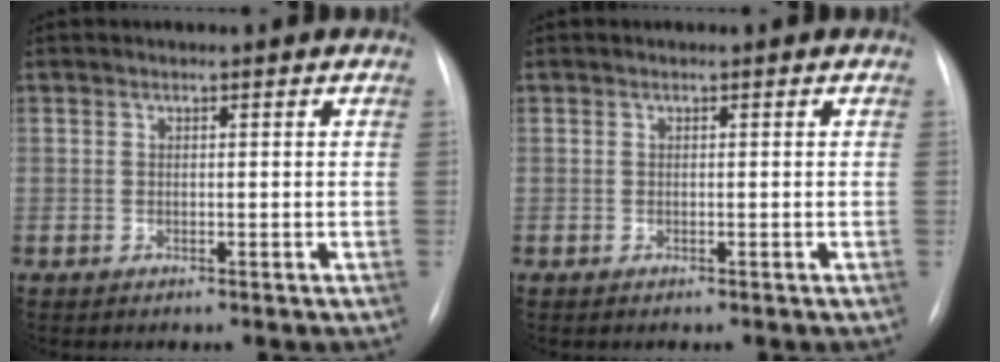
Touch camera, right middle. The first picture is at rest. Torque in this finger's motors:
{"motor_torque": [-0.19, -0.05, -0.03, -0.01]}